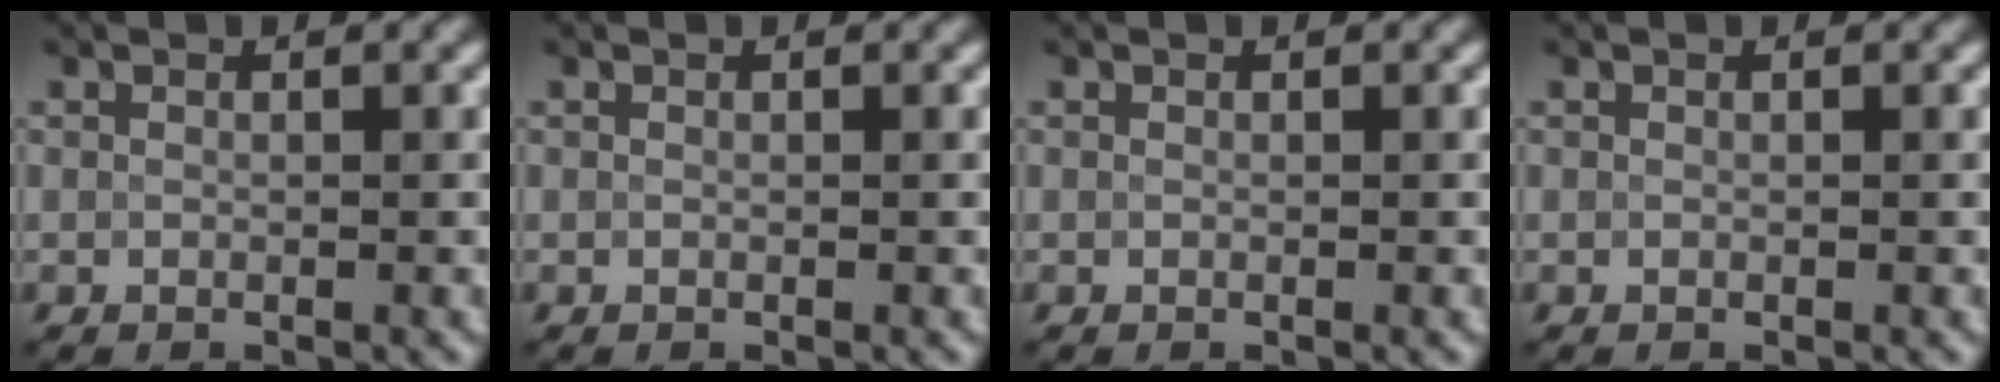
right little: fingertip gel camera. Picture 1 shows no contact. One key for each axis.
{"total": 0.0}
{"total": 0.0}
{"total": 0.0}